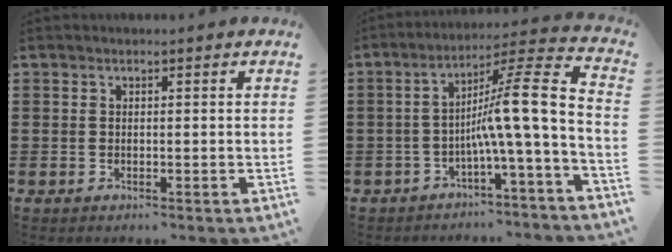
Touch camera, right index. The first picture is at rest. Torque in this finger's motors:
{"motor_torque": [1.78, 0.01, 0.34, 0.15]}